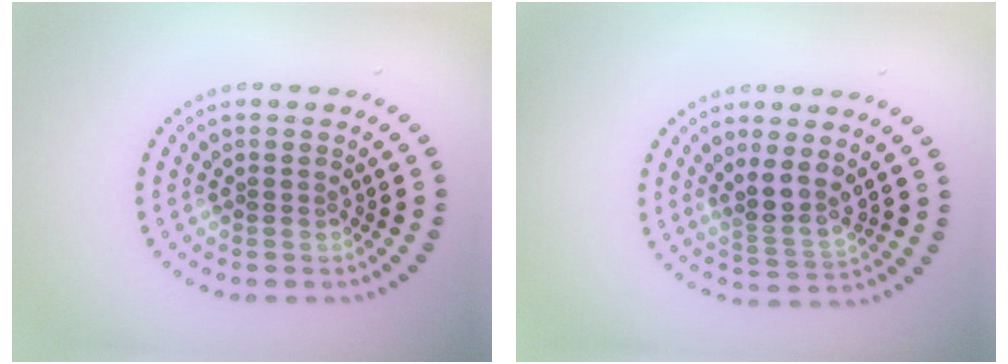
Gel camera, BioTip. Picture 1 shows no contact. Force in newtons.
{"total": 3.0, "press": 2.3, "slide": 1.8}